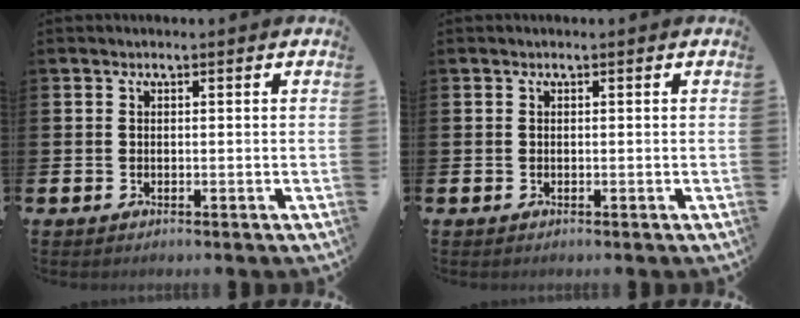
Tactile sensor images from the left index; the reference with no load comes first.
{"total": 0.0}